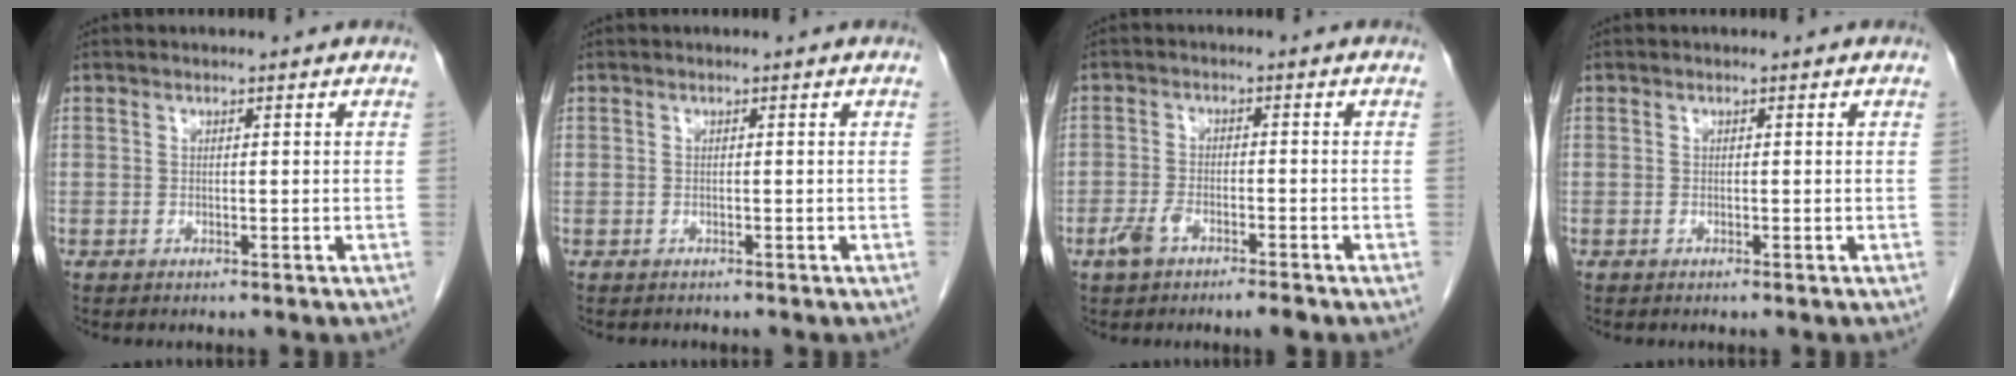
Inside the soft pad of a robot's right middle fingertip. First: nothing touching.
{"total": 0.7, "force": [-0.5, 0.4, -0.1], "torque": [-0.011, 0.001, -0.012]}
{"total": 4.5, "force": [-2.9, 1.2, 3.2], "torque": [-0.066, 0.001, -0.048]}
{"total": 0.0}